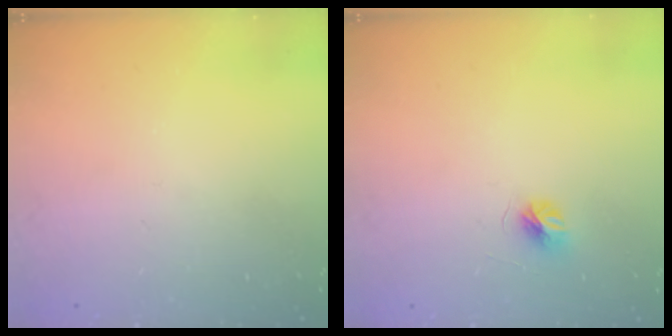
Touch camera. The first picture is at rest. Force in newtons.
{"total": 4.5, "press": 4.5, "slide": 0.4}